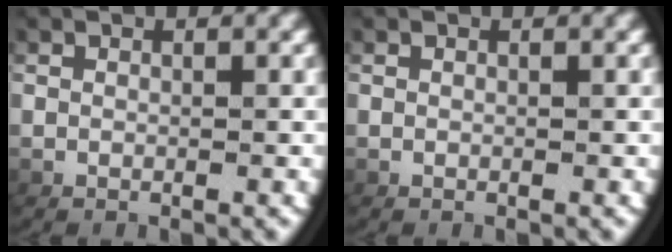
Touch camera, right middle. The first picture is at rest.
{"total": 0.0}